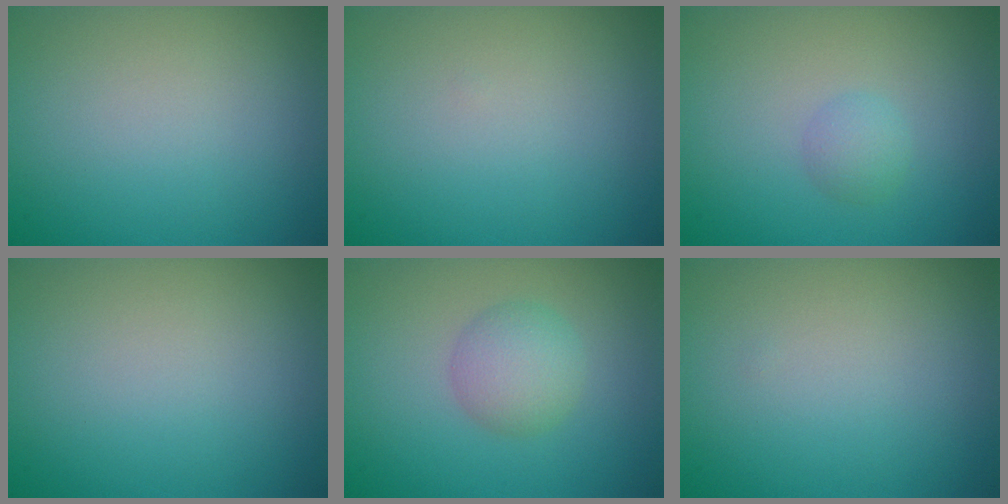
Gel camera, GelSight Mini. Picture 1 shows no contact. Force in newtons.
{"total": 0.0}
{"total": 1.3, "press": 1.3, "slide": 0.1}
{"total": 0.0}
{"total": 2.9, "press": 2.9, "slide": 0.1}
{"total": 0.0}